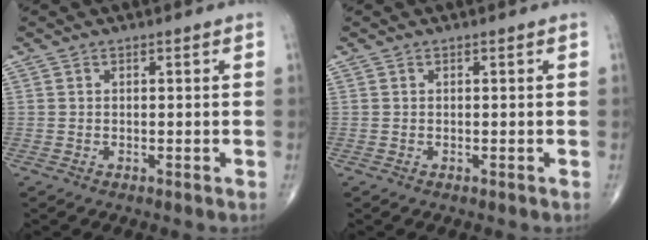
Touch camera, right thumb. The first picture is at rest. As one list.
[{"total": 0.0}]